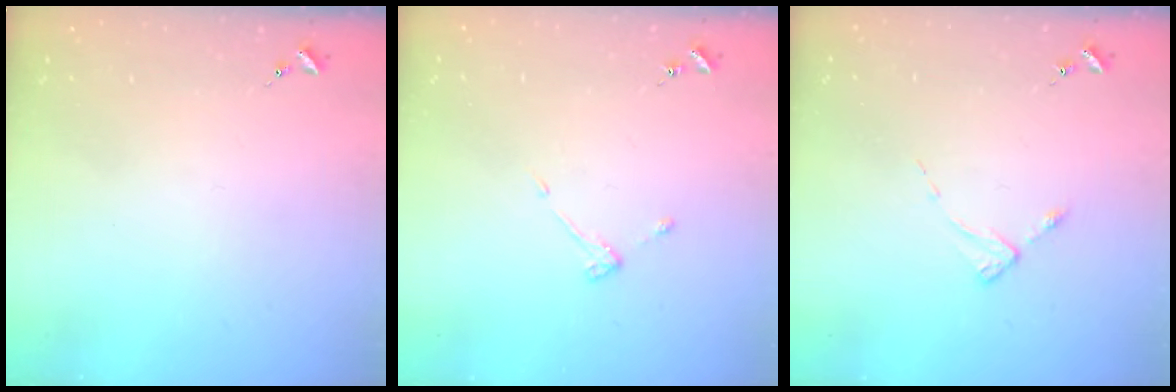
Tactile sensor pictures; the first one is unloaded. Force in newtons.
{"total": 3.6, "press": 3.5, "slide": 0.6}
{"total": 2.6, "press": 2.6, "slide": 0.3}